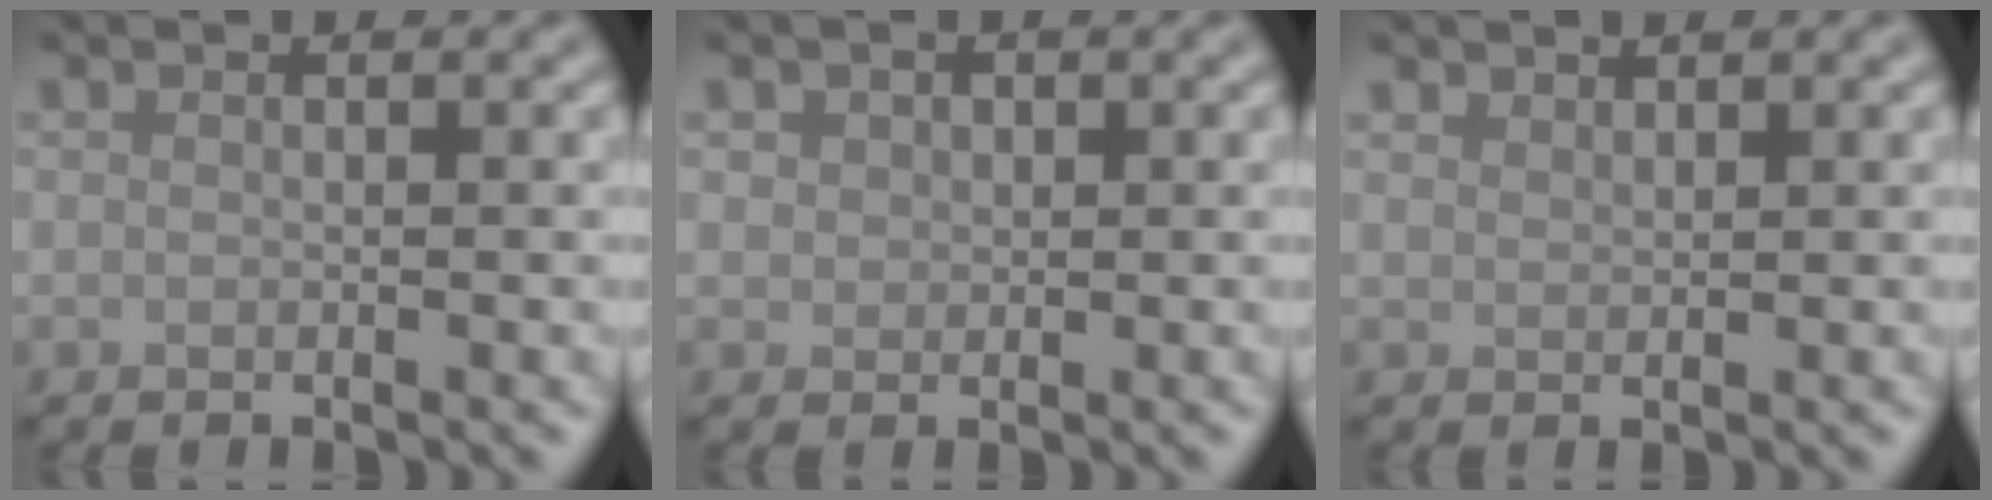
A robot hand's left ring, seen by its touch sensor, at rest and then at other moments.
{"total": 1.5, "force": [0.5, 1.3, 0.5], "torque": [-0.008, 0.000, 0.009]}
{"total": 1.2, "force": [1.2, 0.3, 0.0], "torque": [0.001, 0.001, 0.026]}